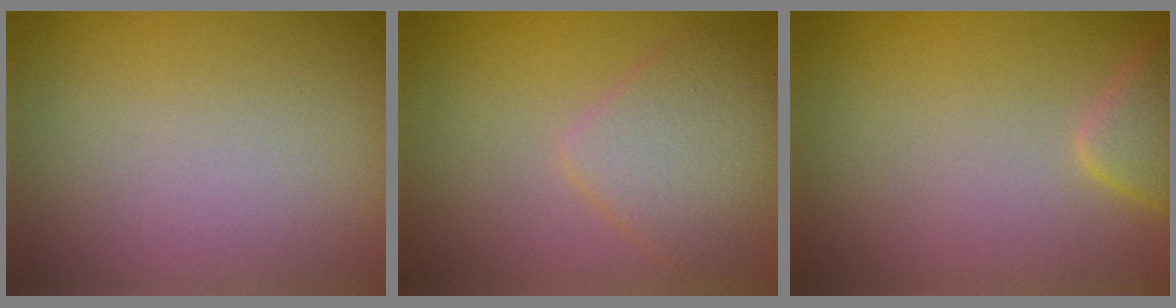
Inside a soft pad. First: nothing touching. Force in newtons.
{"total": 3.7, "press": 3.7, "slide": 0.1}
{"total": 2.4, "press": 2.4, "slide": 0.1}